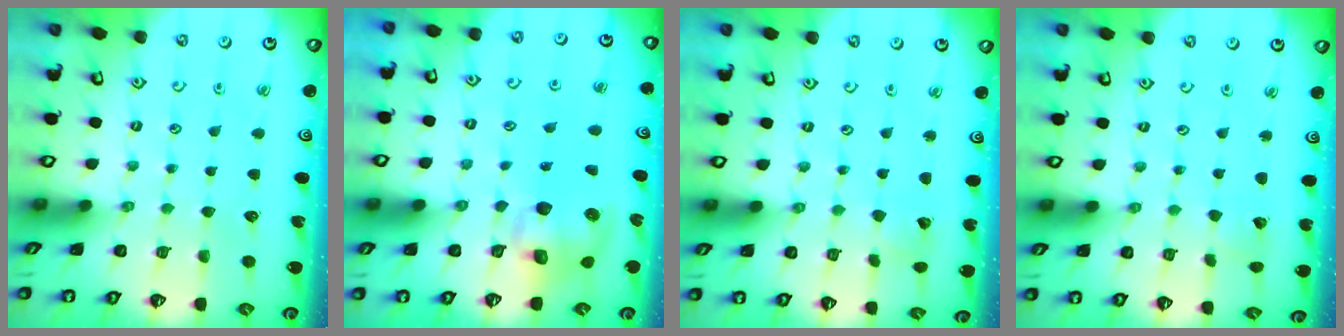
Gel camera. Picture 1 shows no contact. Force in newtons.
{"total": 9.9, "press": 9.8, "slide": 1.9}
{"total": 3.4, "press": 3.4, "slide": 0.4}
{"total": 2.1, "press": 2.1, "slide": 0.2}